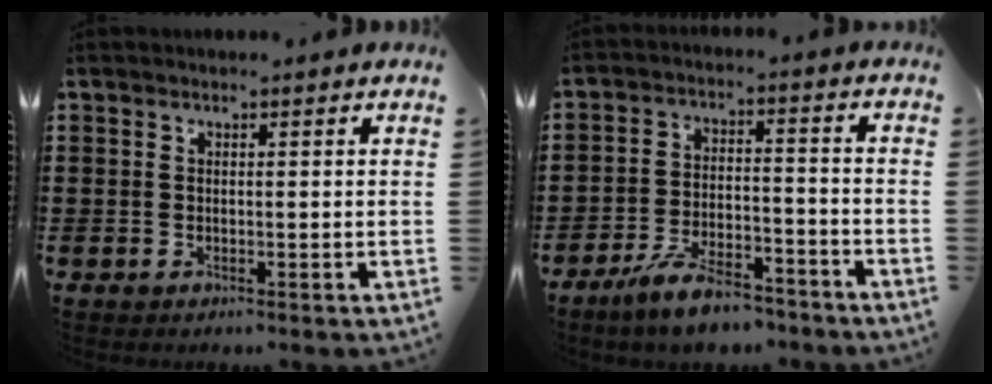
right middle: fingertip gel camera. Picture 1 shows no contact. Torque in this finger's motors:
{"motor_torque": [1.05, -0.45, 0.20, 0.11]}